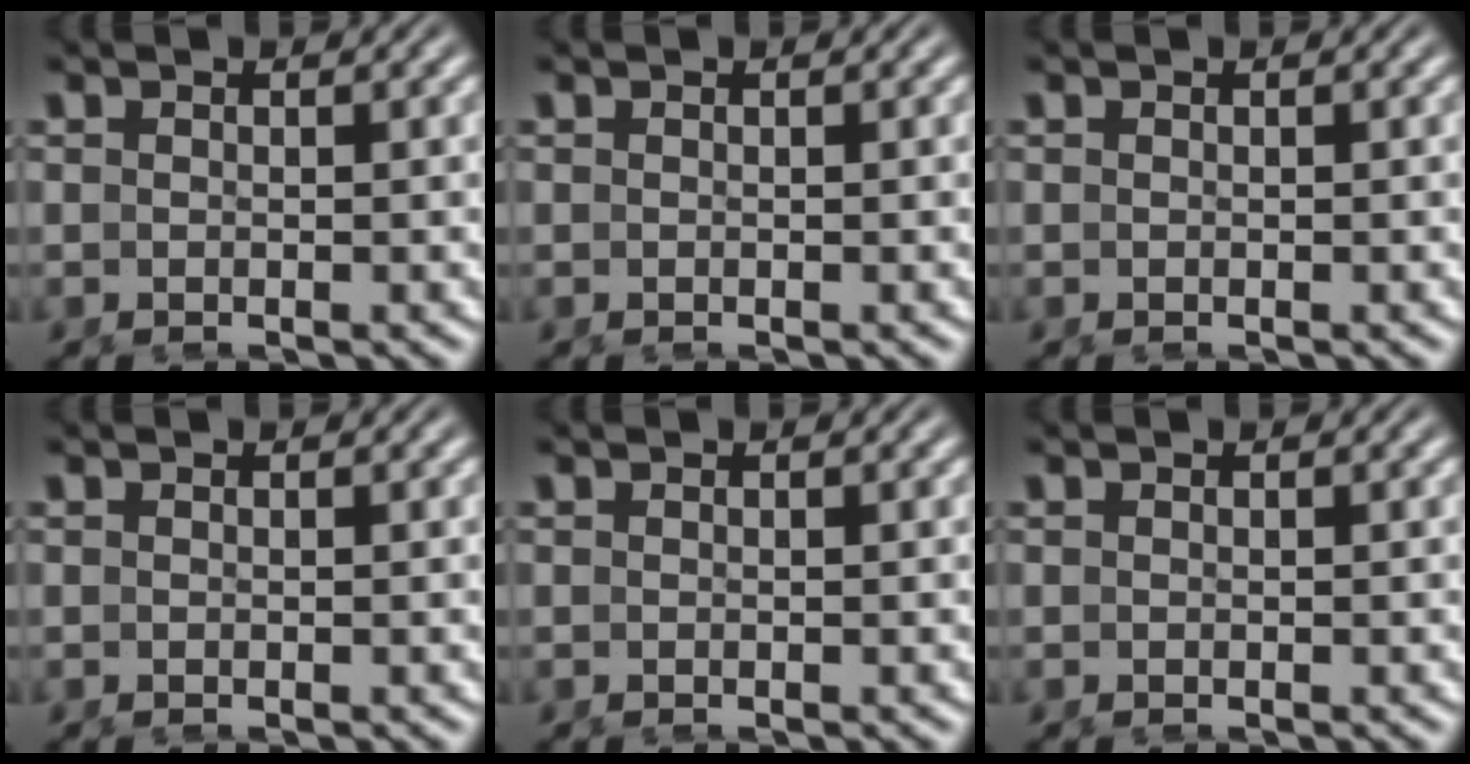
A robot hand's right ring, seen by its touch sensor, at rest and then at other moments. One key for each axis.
{"total": 0.0}
{"total": 0.0}
{"total": 0.0}
{"total": 0.0}
{"total": 0.0}